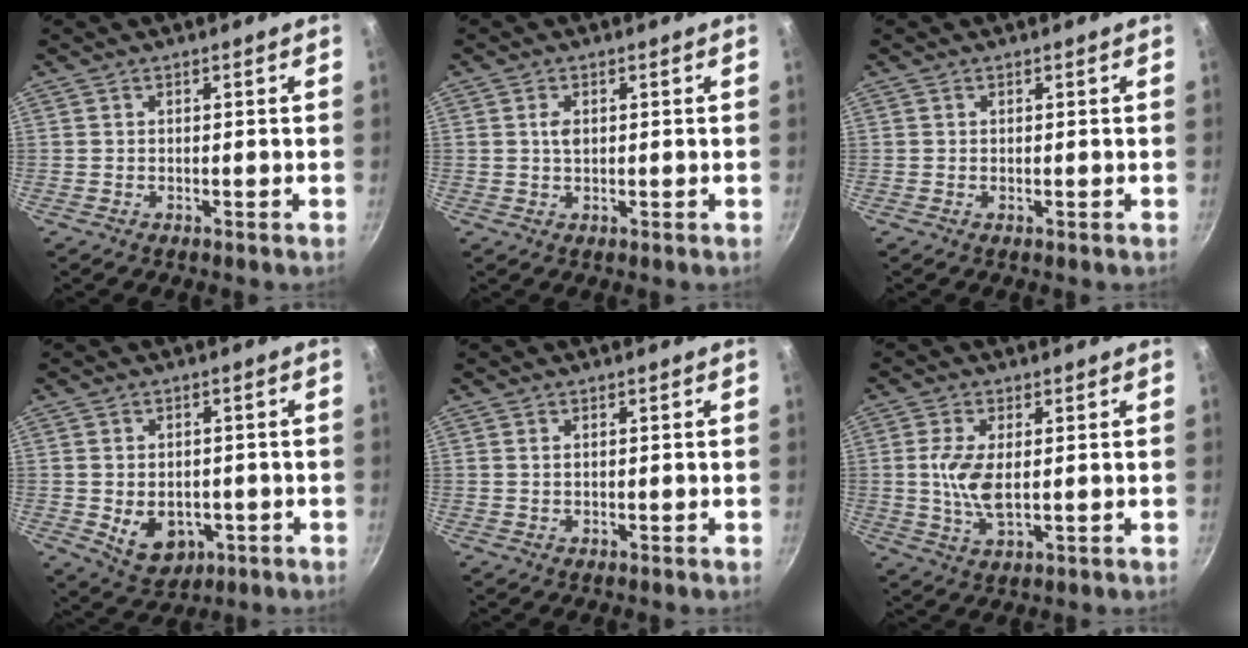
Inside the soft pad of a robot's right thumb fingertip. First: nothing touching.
{"total": 2.0, "force": [0.4, 1.2, 1.5], "torque": [-0.023, -0.001, 0.007]}
{"total": 0.0}
{"total": 8.2, "force": [-1.8, 6.0, 5.3], "torque": [-0.058, -0.002, -0.012]}
{"total": 0.6, "force": [0.2, 0.2, 0.5], "torque": [-0.007, 0.000, 0.004]}
{"total": 7.1, "force": [0.5, 3.1, 6.4], "torque": [-0.135, -0.005, 0.010]}